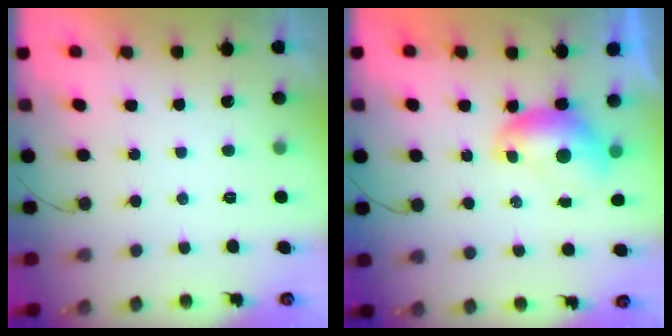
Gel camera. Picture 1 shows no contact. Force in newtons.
{"total": 7.2, "press": 7.1, "slide": 0.9}